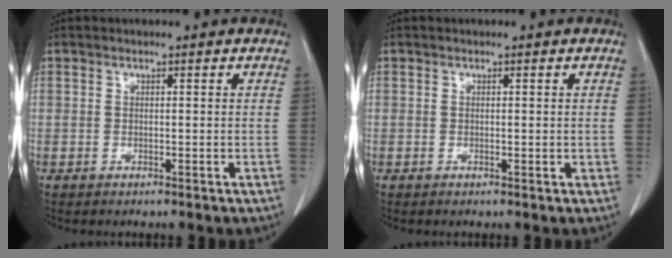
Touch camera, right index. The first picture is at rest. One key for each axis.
{"total": 0.8, "fx": 0.0, "fy": 0.4, "fz": 0.7, "tx": -0.007, "ty": -0.001, "tz": 0.003}